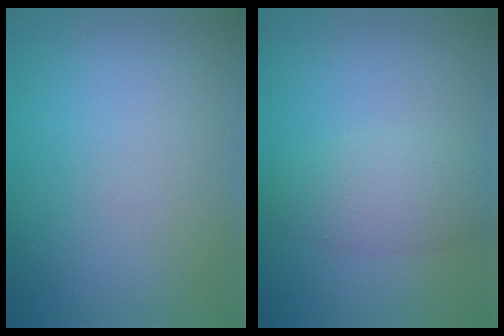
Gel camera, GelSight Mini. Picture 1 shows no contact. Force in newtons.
{"total": 3.1, "press": 3.1, "slide": 0.1}